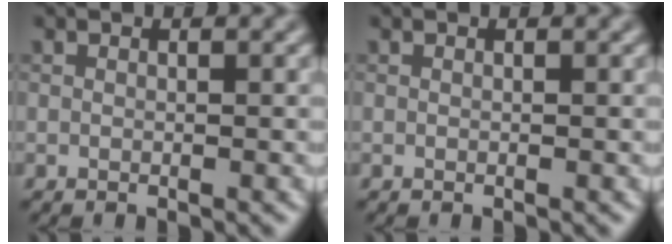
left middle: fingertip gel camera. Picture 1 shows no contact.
{"total": 0.0}